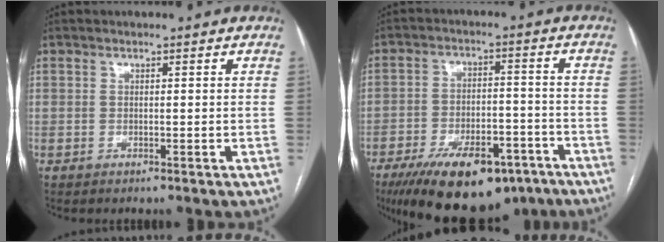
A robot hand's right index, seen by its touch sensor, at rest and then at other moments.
{"total": 18.9, "force": [-12.7, 8.0, 11.5], "torque": [-0.177, 0.001, -0.192]}